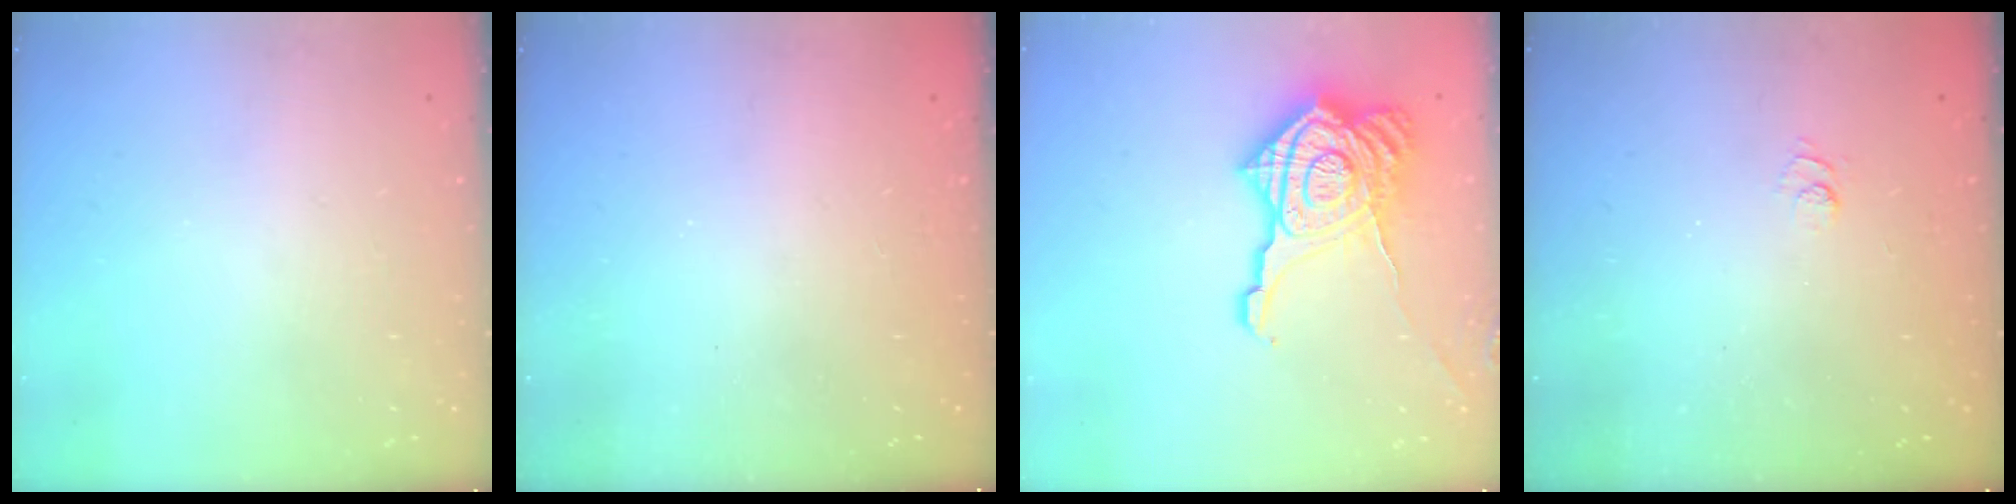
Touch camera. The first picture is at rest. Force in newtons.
{"total": 2.4, "press": 2.3, "slide": 0.8}
{"total": 24.8, "press": 24.7, "slide": 1.8}
{"total": 2.4, "press": 1.9, "slide": 1.4}